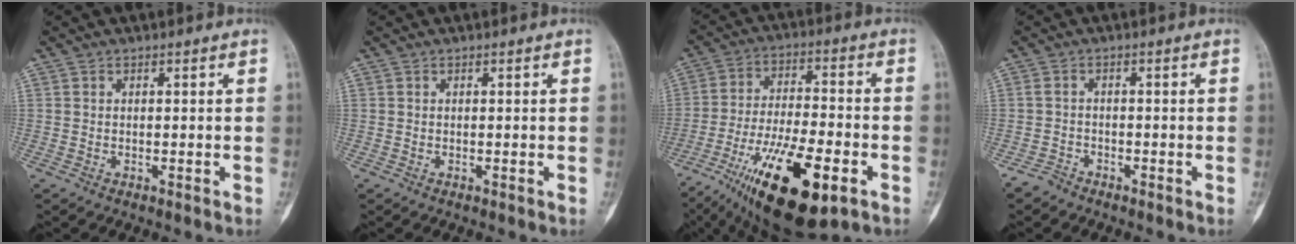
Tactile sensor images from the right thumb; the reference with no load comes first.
{"total": 0.0}
{"total": 20.7, "force": [-9.7, 7.0, 17.0], "torque": [-0.309, 0.025, -0.155]}
{"total": 2.0, "force": [-1.8, 0.9, 0.1], "torque": [-0.005, 0.004, -0.037]}